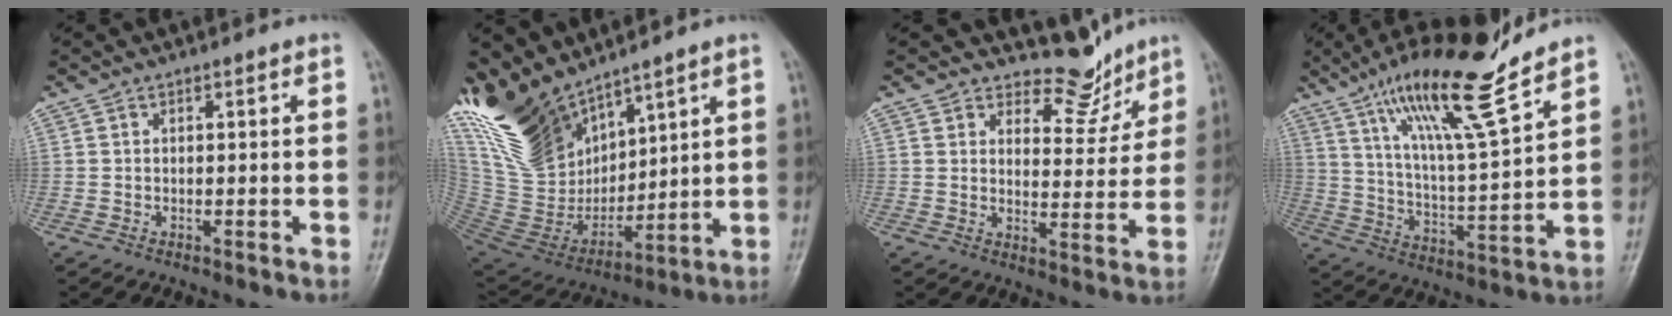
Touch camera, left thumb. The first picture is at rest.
{"total": 20.0, "force": [14.8, 8.9, 10.1], "torque": [-0.165, -0.071, 0.305]}
{"total": 6.7, "force": [6.0, 2.9, 0.4], "torque": [0.027, -0.058, 0.092]}
{"total": 18.0, "force": [12.9, 2.4, 12.4], "torque": [-0.199, -0.067, 0.227]}